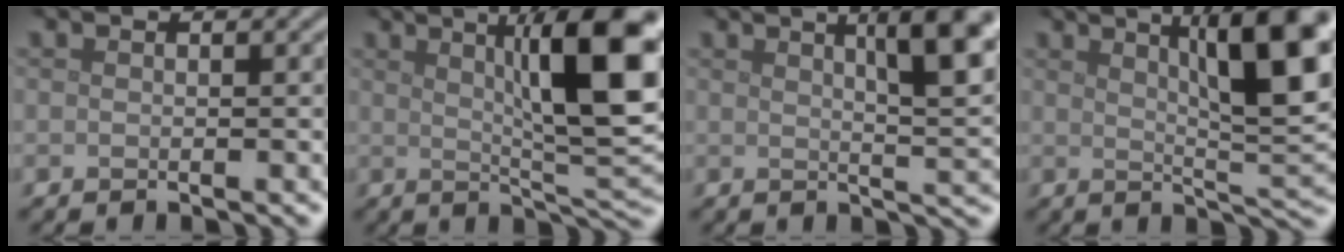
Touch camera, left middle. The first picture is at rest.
{"total": 12.6, "force": [3.7, 3.1, 11.7], "torque": [-0.141, 0.007, 0.058]}
{"total": 7.8, "force": [3.3, 2.1, 6.8], "torque": [-0.059, 0.018, 0.039]}
{"total": 11.8, "force": [4.6, 3.2, 10.5], "torque": [-0.122, 0.014, 0.066]}